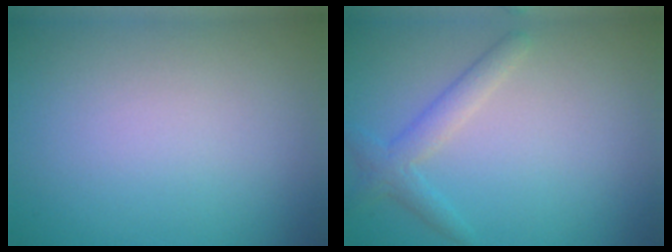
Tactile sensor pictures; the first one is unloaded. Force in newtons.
{"total": 2.4, "press": 2.4, "slide": 0.2}